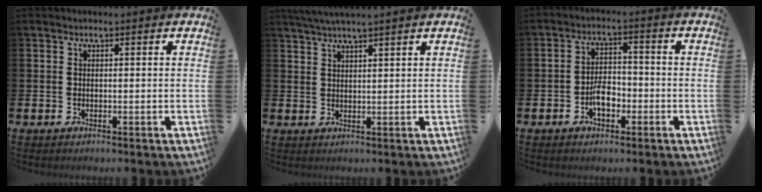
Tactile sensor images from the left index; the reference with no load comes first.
{"total": 3.1, "force": [2.9, -0.4, 1.0], "torque": [-0.030, -0.003, 0.055]}
{"total": 4.0, "force": [-1.6, 2.2, 2.9], "torque": [-0.047, 0.006, -0.030]}